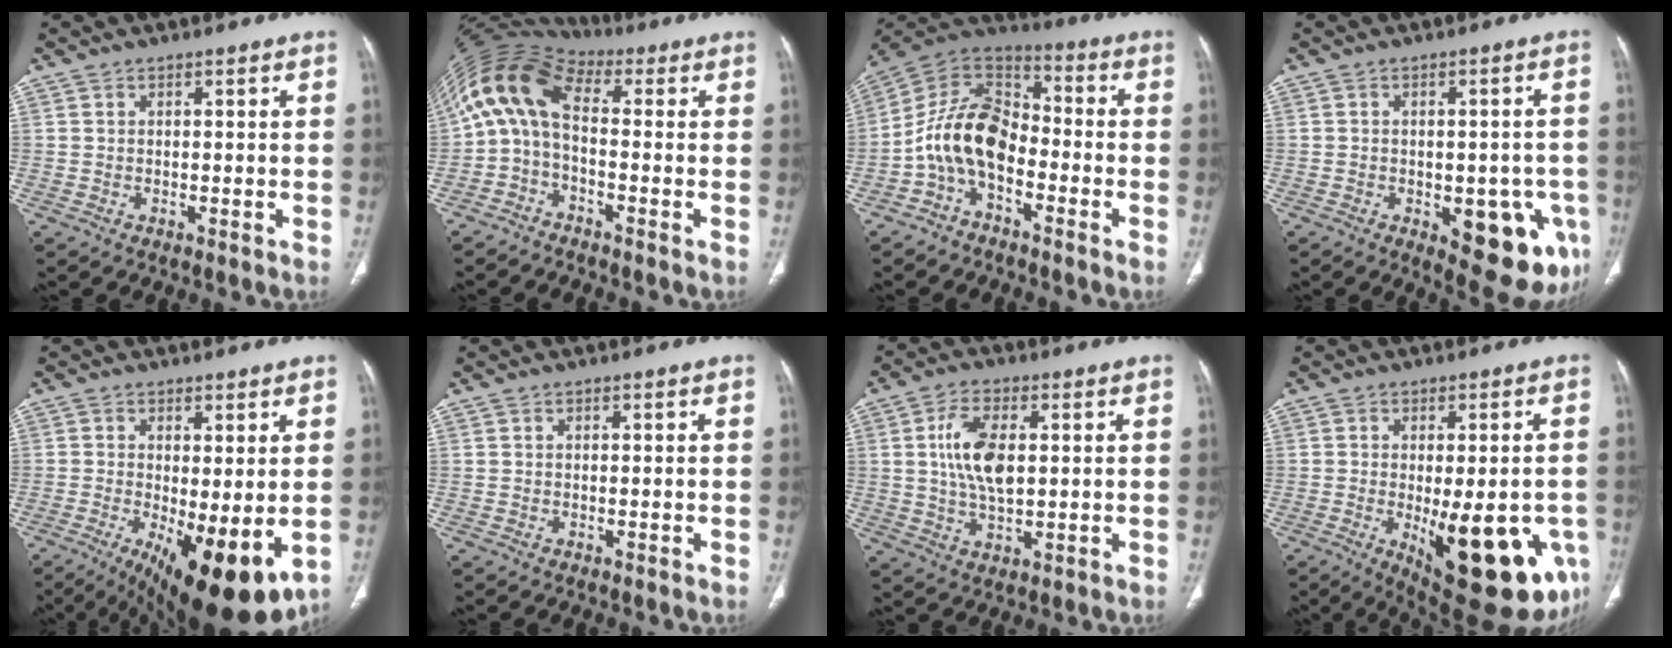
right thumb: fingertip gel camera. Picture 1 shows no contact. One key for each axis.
{"total": 10.8, "fx": -0.2, "fy": 5.7, "fz": 9.1, "tx": -0.175, "ty": 0.046, "tz": -0.021}
{"total": 12.8, "fx": -4.1, "fy": 8.0, "fz": 9.1, "tx": -0.156, "ty": 0.071, "tz": -0.091}
{"total": 14.5, "fx": -5.1, "fy": 6.9, "fz": 11.8, "tx": -0.109, "ty": 0.007, "tz": -0.045}
{"total": 15.0, "fx": -4.0, "fy": 5.3, "fz": 13.5, "tx": -0.188, "ty": -0.025, "tz": -0.040}
{"total": 0.0}
{"total": 9.6, "fx": 1.5, "fy": 4.9, "fz": 8.2, "tx": -0.157, "ty": -0.003, "tz": 0.031}
{"total": 21.4, "fx": -6.6, "fy": 8.5, "fz": 18.5, "tx": -0.185, "ty": -0.014, "tz": -0.063}